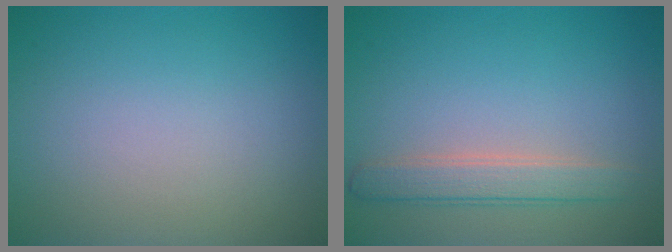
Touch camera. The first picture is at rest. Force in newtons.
{"total": 2.6, "press": 2.6, "slide": 0.1}